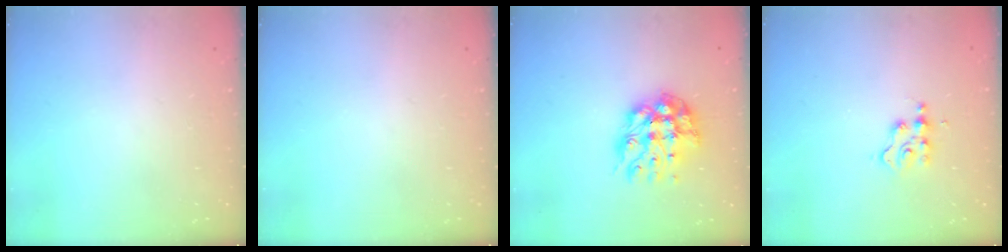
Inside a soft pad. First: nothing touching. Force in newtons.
{"total": 0.0}
{"total": 13.4, "press": 13.3, "slide": 1.2}
{"total": 3.0, "press": 3.0, "slide": 0.2}